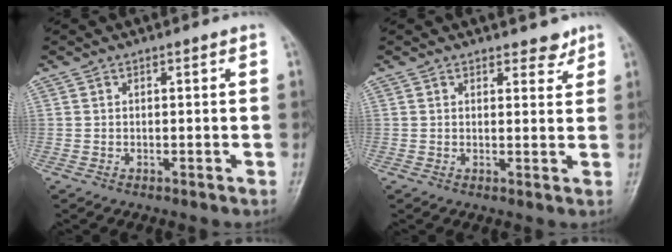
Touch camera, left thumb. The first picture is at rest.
{"total": 2.6, "force": [2.1, 1.2, 0.7], "torque": [0.009, -0.014, 0.026]}